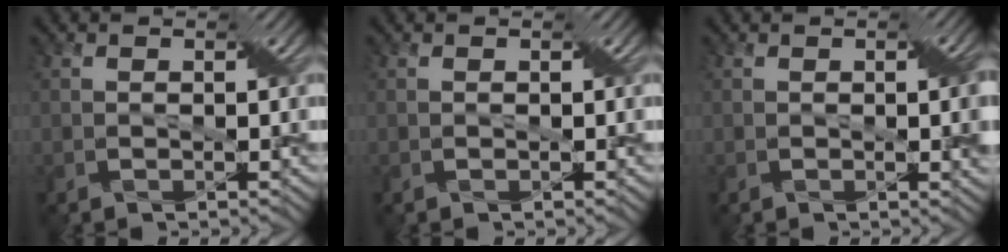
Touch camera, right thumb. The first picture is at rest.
{"total": 0.0}
{"total": 3.1, "force": [0.1, 0.6, 3.0], "torque": [-0.045, 0.004, 0.002]}